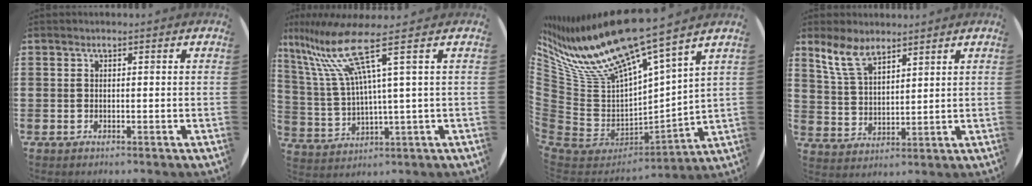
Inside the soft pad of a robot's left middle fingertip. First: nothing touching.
{"total": 11.8, "force": [6.1, 1.4, 10.0], "torque": [-0.225, -0.020, 0.094]}
{"total": 14.5, "force": [12.5, 2.5, 6.9], "torque": [-0.185, -0.090, 0.213]}
{"total": 6.2, "force": [5.0, 2.4, 2.8], "torque": [-0.068, -0.010, 0.093]}